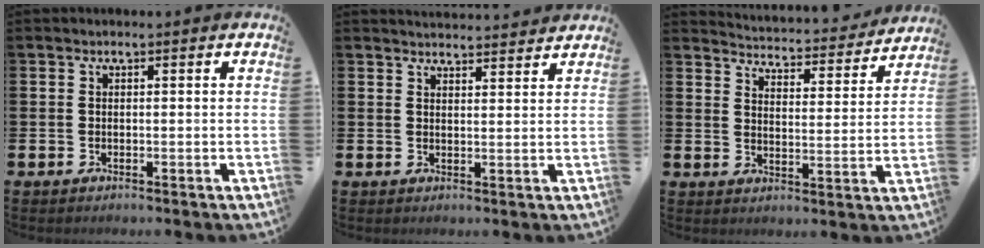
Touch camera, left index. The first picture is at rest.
{"total": 3.3, "force": [3.3, 0.3, 0.0], "torque": [-0.005, -0.021, 0.060]}
{"total": 4.2, "force": [4.2, 0.5, 0.3], "torque": [-0.022, -0.038, 0.066]}